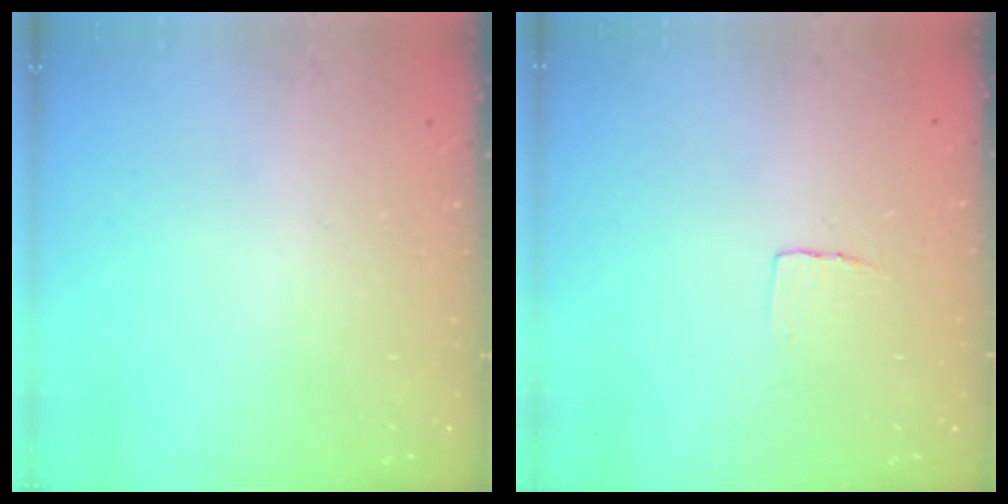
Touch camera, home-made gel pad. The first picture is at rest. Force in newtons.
{"total": 4.1, "press": 4.1, "slide": 0.3}